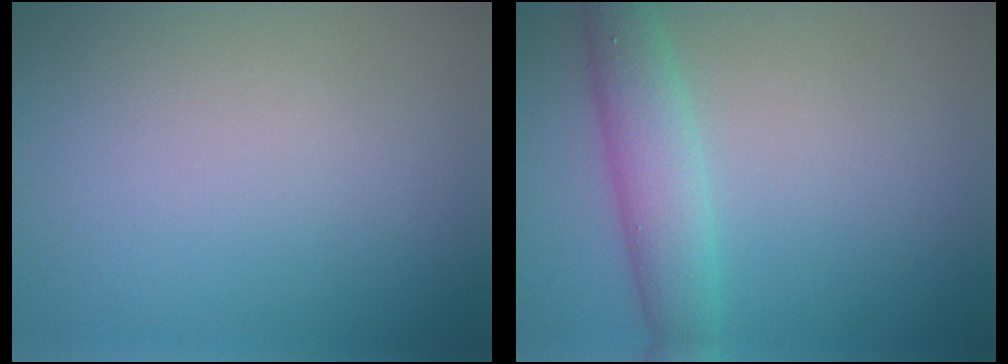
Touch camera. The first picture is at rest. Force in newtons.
{"total": 3.9, "press": 3.9, "slide": 0.1}